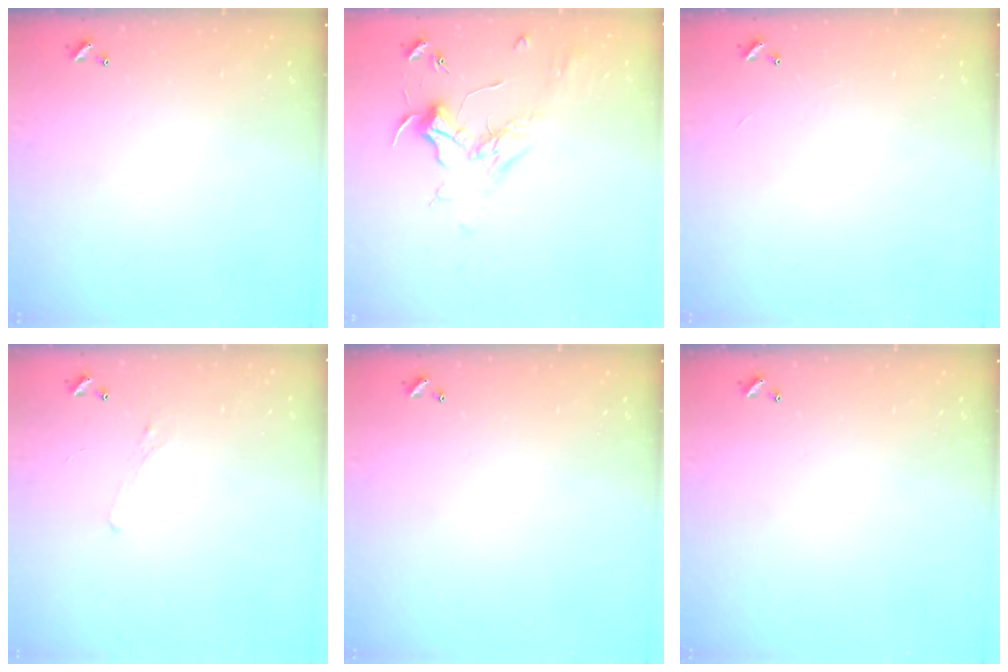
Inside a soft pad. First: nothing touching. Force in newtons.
{"total": 1.8, "press": 1.7, "slide": 0.6}
{"total": 0.0}
{"total": 0.9, "press": 0.7, "slide": 0.6}
{"total": 0.0}
{"total": 0.0}